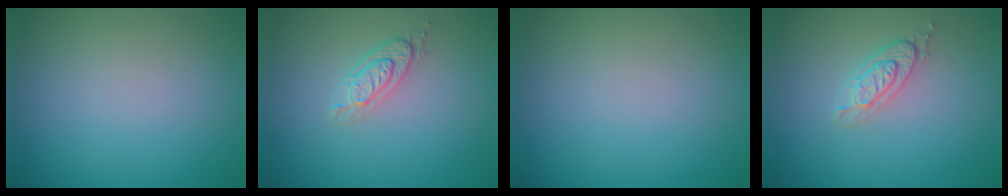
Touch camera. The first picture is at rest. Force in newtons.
{"total": 2.1, "press": 1.8, "slide": 1.1}
{"total": 0.0}
{"total": 2.0, "press": 1.9, "slide": 0.6}